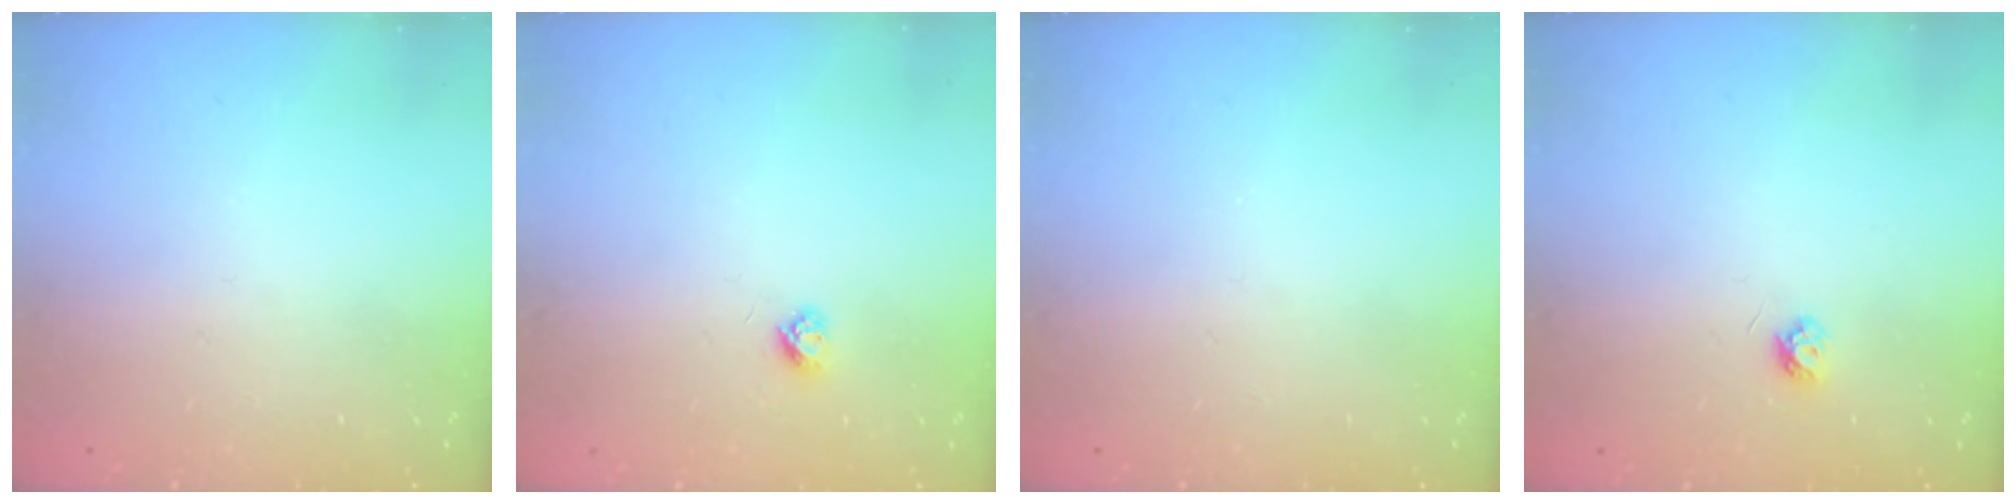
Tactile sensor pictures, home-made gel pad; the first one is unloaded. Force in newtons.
{"total": 3.1, "press": 3.0, "slide": 0.4}
{"total": 0.0}
{"total": 3.9, "press": 3.9, "slide": 0.6}